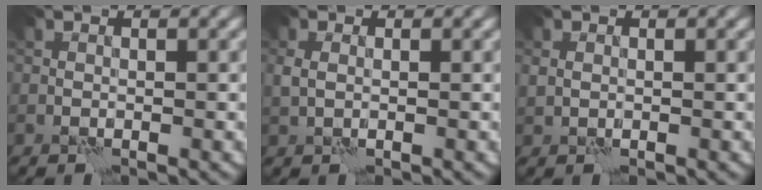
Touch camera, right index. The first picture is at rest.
{"total": 1.4, "force": [0.2, 1.0, 1.0], "torque": [-0.025, 0.000, 0.006]}
{"total": 0.9, "force": [0.2, 0.7, 0.5], "torque": [-0.010, 0.000, 0.007]}